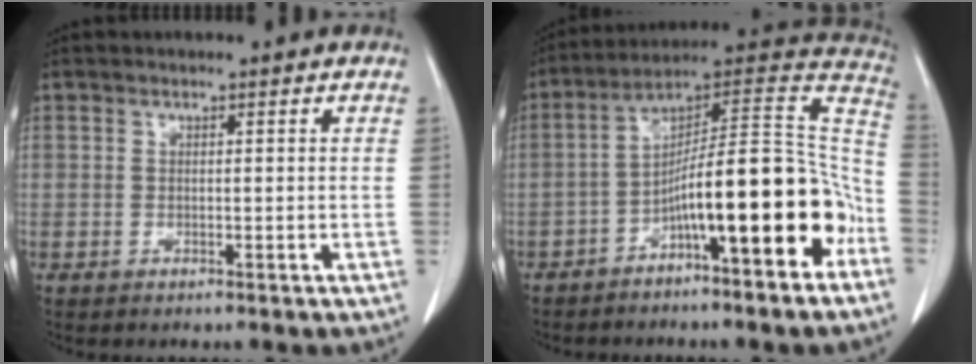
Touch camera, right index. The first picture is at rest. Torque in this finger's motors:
{"motor_torque": [1.71, -0.43, 0.85, 0.21]}